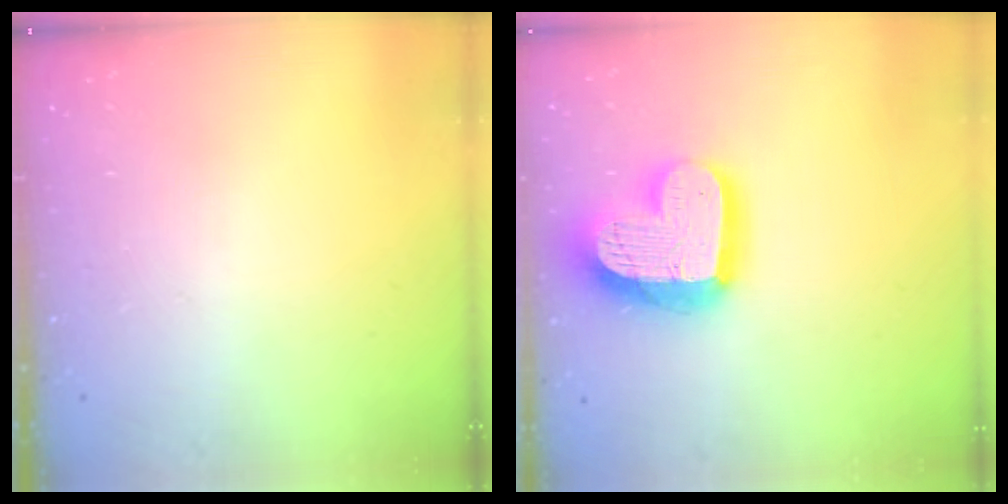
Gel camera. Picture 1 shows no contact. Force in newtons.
{"total": 19.5, "press": 19.4, "slide": 1.7}